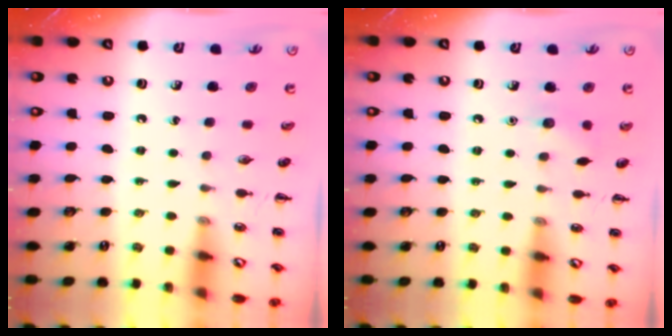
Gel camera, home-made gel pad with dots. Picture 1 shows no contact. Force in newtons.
{"total": 5.4, "press": 5.2, "slide": 1.4}